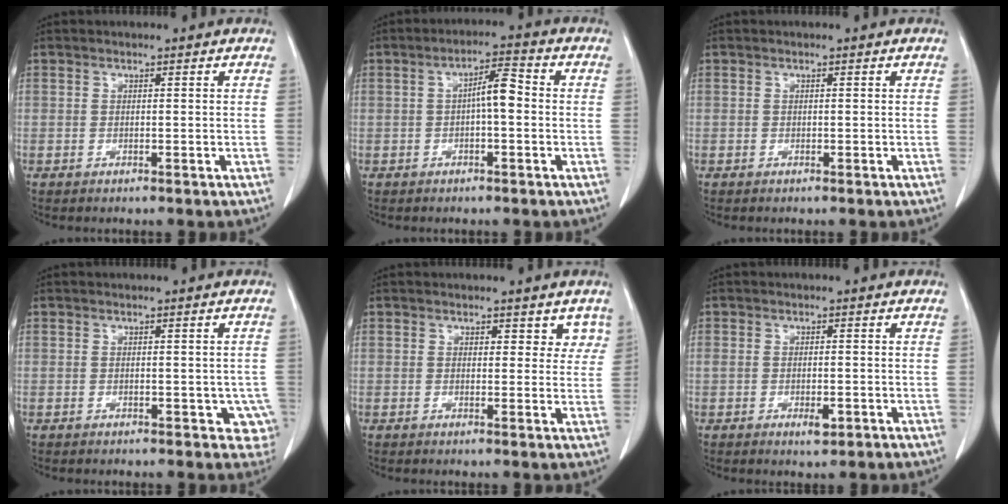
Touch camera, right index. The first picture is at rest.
{"total": 4.5, "force": [-0.2, 1.0, 4.4], "torque": [-0.072, 0.014, -0.005]}
{"total": 0.0}
{"total": 3.9, "force": [-0.8, 2.5, 2.9], "torque": [-0.008, 0.004, -0.006]}
{"total": 3.6, "force": [2.5, 2.2, 1.4], "torque": [0.010, -0.003, 0.025]}
{"total": 2.7, "force": [-1.0, 1.2, 2.3], "torque": [-0.039, 0.000, -0.009]}